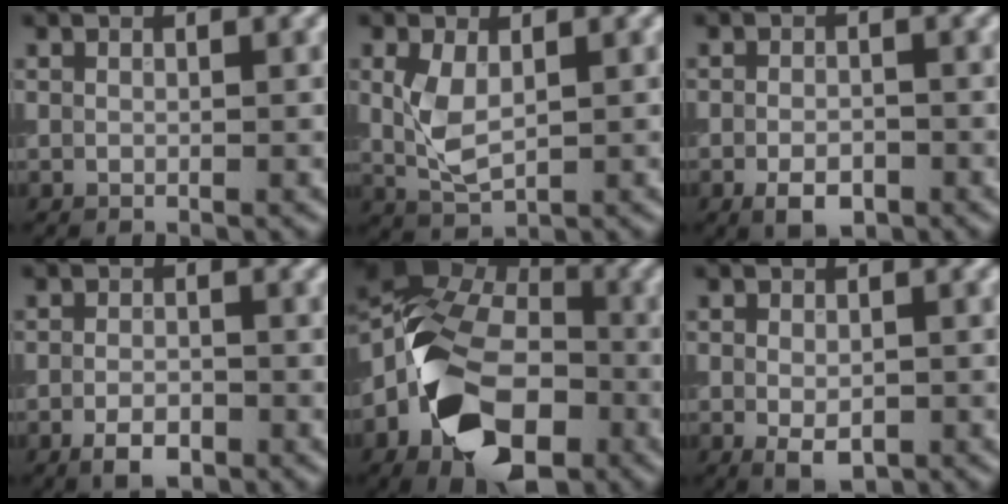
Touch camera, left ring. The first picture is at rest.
{"total": 3.5, "force": [0.4, 1.9, 3.0], "torque": [-0.071, 0.001, 0.012]}
{"total": 2.7, "force": [-1.3, 1.5, 1.9], "torque": [-0.031, -0.003, -0.025]}
{"total": 2.6, "force": [-1.4, 1.3, 1.8], "torque": [-0.032, -0.001, -0.029]}
{"total": 13.5, "force": [-5.1, 8.6, 9.0], "torque": [-0.166, -0.014, -0.102]}
{"total": 2.8, "force": [-0.8, 1.6, 2.1], "torque": [-0.035, -0.008, -0.012]}